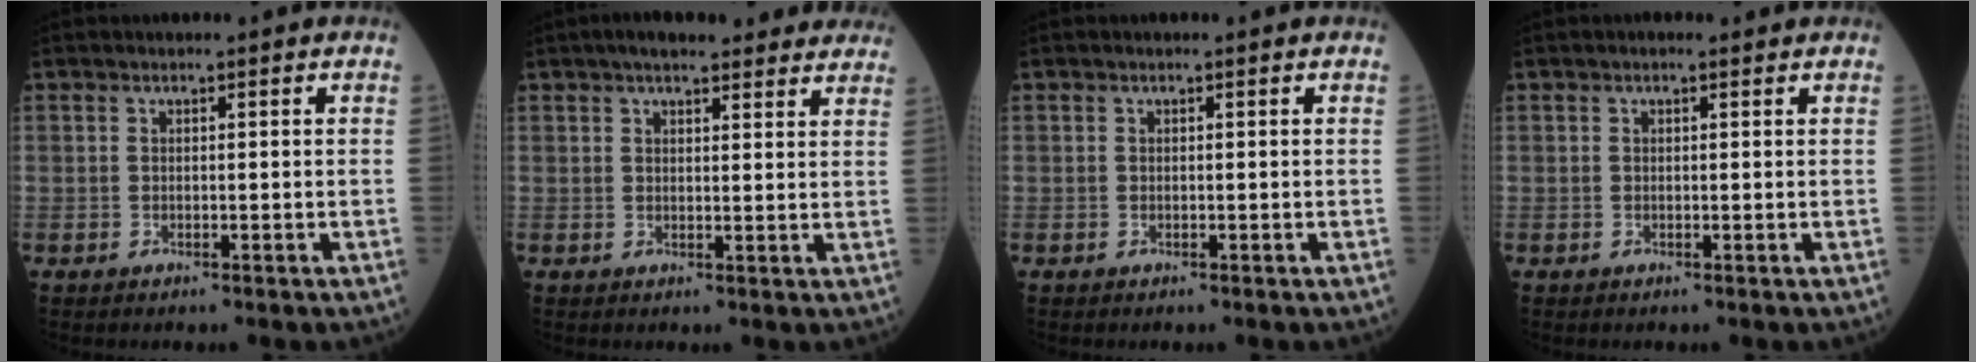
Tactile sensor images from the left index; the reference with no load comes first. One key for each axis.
{"total": 12.3, "fx": 10.4, "fy": 3.0, "fz": 5.9, "tx": -0.062, "ty": 0.032, "tz": 0.123}
{"total": 0.0}
{"total": 0.8, "fx": 0.5, "fy": 0.3, "fz": 0.5, "tx": -0.013, "ty": 0.005, "tz": 0.004}